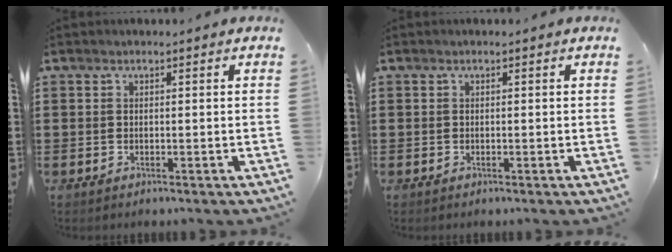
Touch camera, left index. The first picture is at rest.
{"total": 0.0}